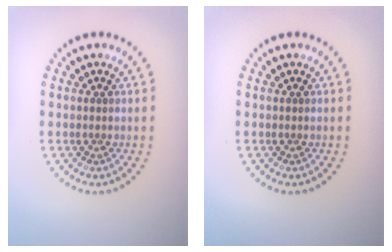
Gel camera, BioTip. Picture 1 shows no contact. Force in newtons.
{"total": 0.0}